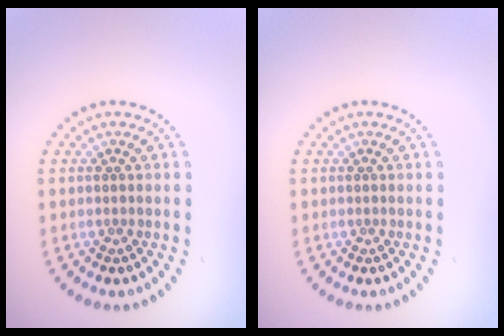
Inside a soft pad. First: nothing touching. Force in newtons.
{"total": 0.0}